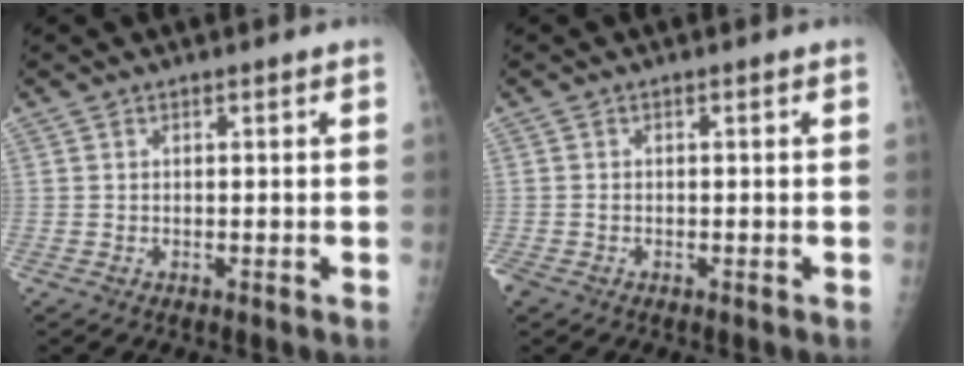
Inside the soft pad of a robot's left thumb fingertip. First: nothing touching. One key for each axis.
{"total": 1.7, "fx": -0.8, "fy": 1.3, "fz": 0.9, "tx": -0.023, "ty": -0.002, "tz": -0.014}